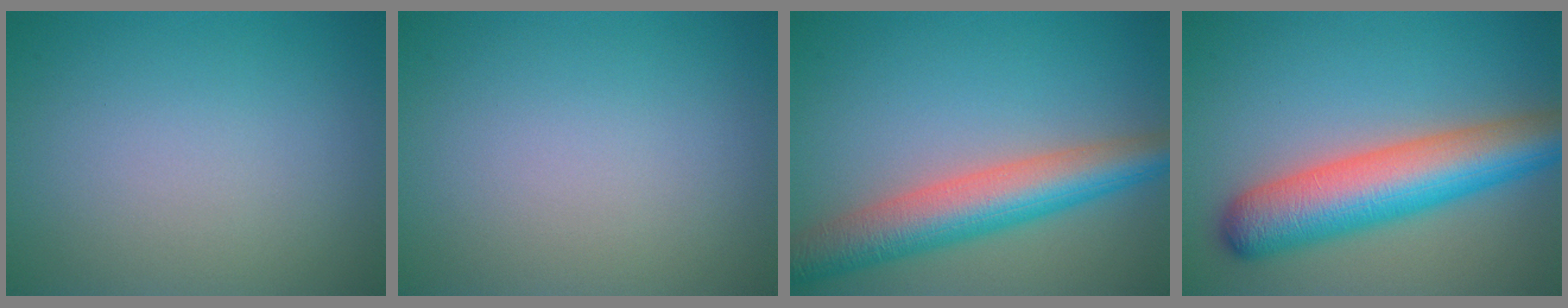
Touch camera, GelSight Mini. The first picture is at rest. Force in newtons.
{"total": 0.0}
{"total": 7.2, "press": 7.2, "slide": 0.3}
{"total": 9.0, "press": 8.9, "slide": 0.3}